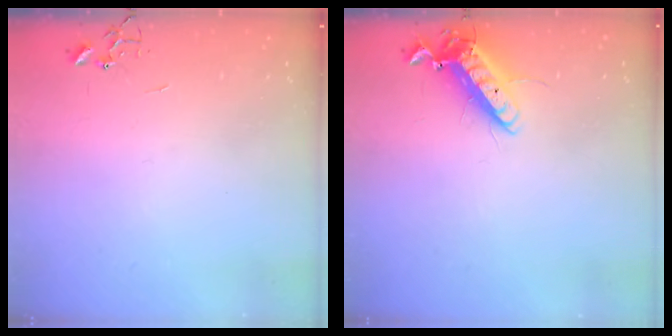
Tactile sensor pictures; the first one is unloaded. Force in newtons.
{"total": 12.9, "press": 12.7, "slide": 2.1}